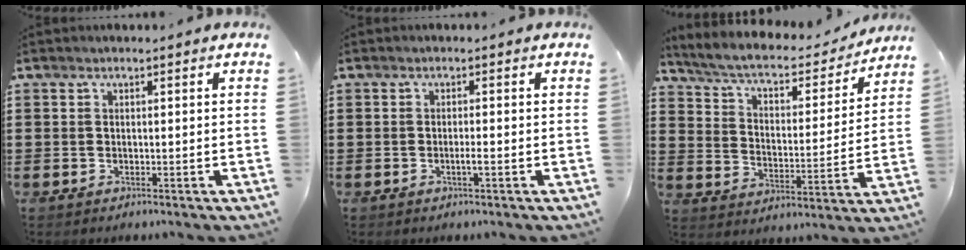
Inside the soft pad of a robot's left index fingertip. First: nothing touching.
{"total": 1.4, "force": [-0.4, 0.0, 1.4], "torque": [-0.024, -0.004, -0.008]}
{"total": 5.3, "force": [4.5, 1.2, 2.6], "torque": [-0.073, -0.031, 0.070]}